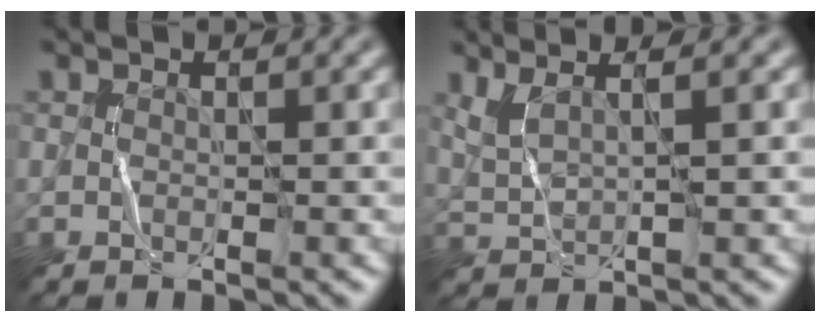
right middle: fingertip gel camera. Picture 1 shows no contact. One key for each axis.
{"total": 3.0, "fx": 2.1, "fy": 0.9, "fz": 1.9, "tx": -0.031, "ty": 0.004, "tz": 0.035}